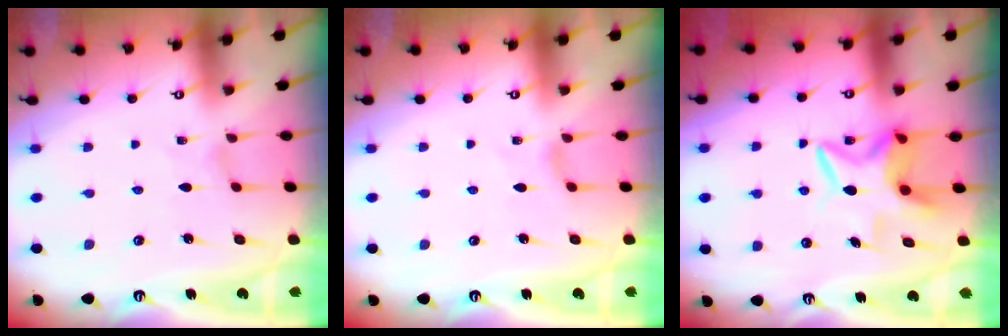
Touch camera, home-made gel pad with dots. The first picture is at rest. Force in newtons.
{"total": 0.7, "press": 0.6, "slide": 0.3}
{"total": 8.0, "press": 7.8, "slide": 1.7}